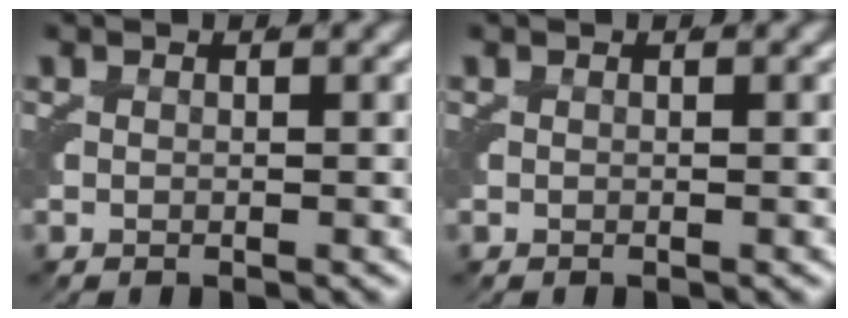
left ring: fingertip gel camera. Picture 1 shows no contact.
{"total": 0.0}